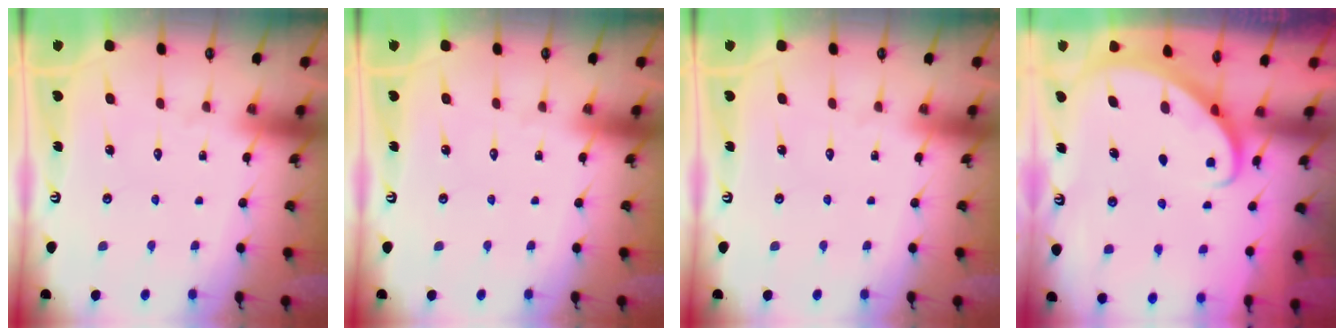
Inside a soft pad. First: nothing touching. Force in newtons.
{"total": 0.0}
{"total": 0.0}
{"total": 2.8, "press": 2.8, "slide": 0.2}